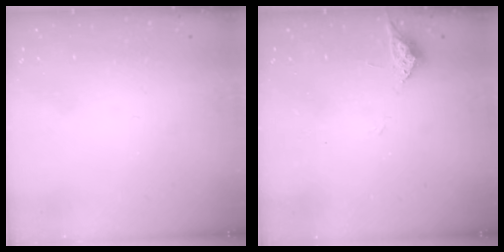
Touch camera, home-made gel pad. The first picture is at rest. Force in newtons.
{"total": 3.8, "press": 3.8, "slide": 0.6}